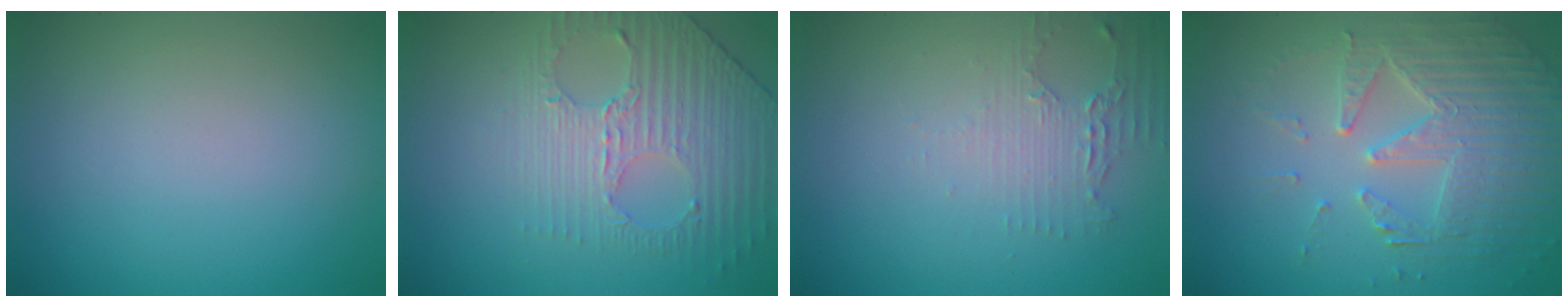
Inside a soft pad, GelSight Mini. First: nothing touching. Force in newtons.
{"total": 4.0, "press": 3.5, "slide": 1.9}
{"total": 2.2, "press": 1.8, "slide": 1.2}
{"total": 5.0, "press": 4.4, "slide": 2.4}